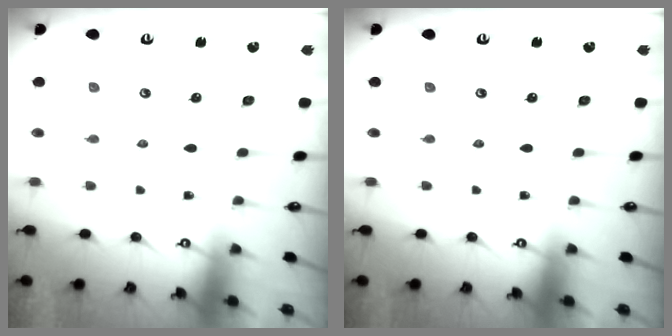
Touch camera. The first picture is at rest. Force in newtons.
{"total": 0.0}